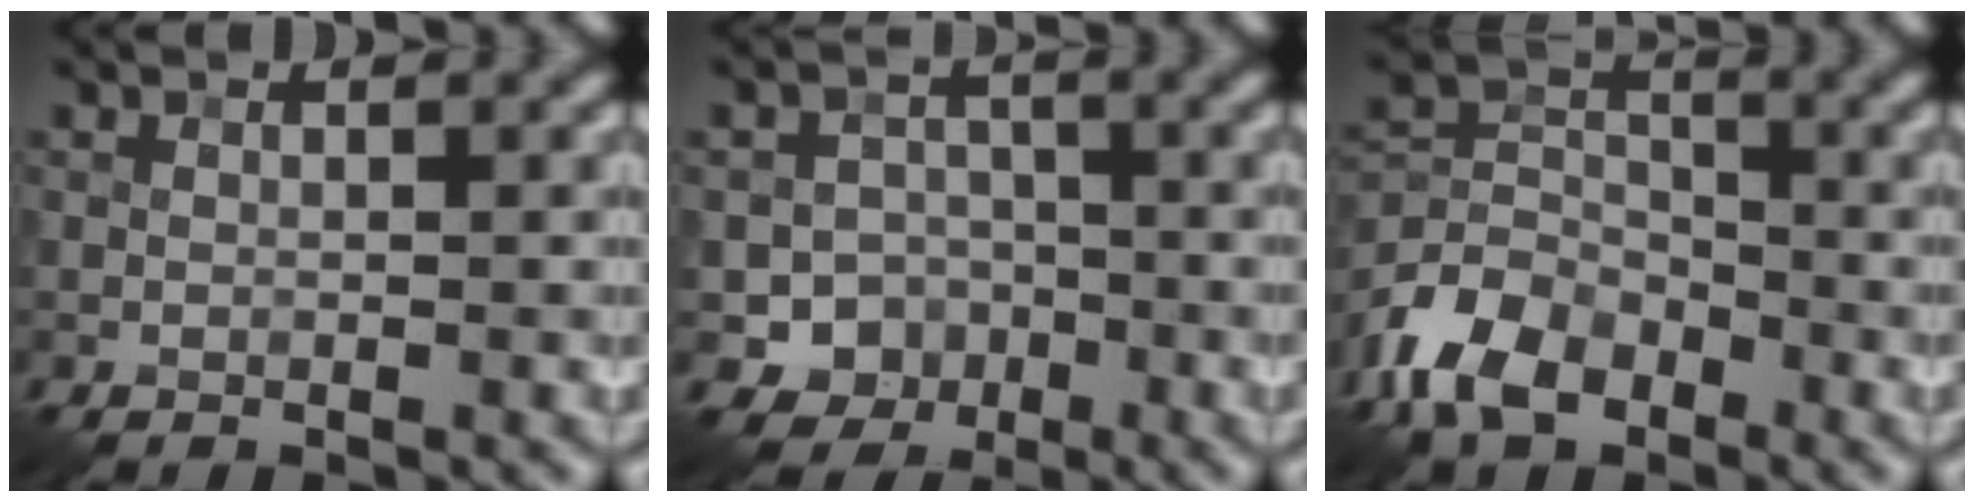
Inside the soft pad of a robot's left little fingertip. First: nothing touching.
{"total": 4.7, "force": [-2.2, 4.1, 0.7], "torque": [0.020, -0.001, -0.048]}
{"total": 6.9, "force": [-4.4, 4.0, 3.5], "torque": [-0.070, -0.001, -0.100]}